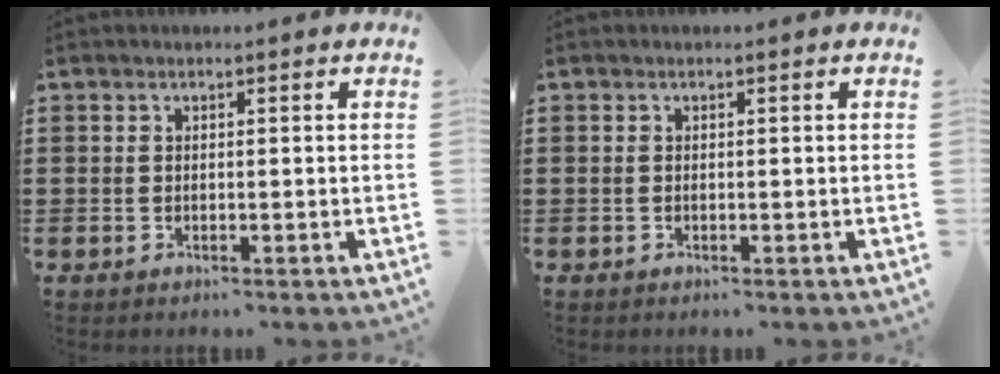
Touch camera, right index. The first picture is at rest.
{"total": 0.0}